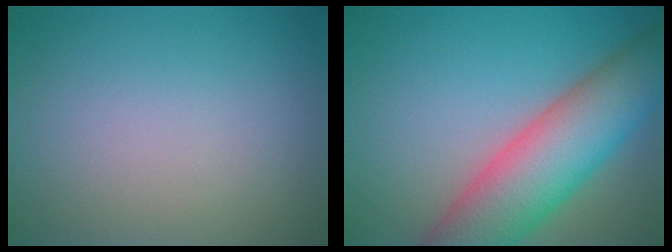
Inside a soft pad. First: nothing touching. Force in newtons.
{"total": 9.8, "press": 9.8, "slide": 0.5}